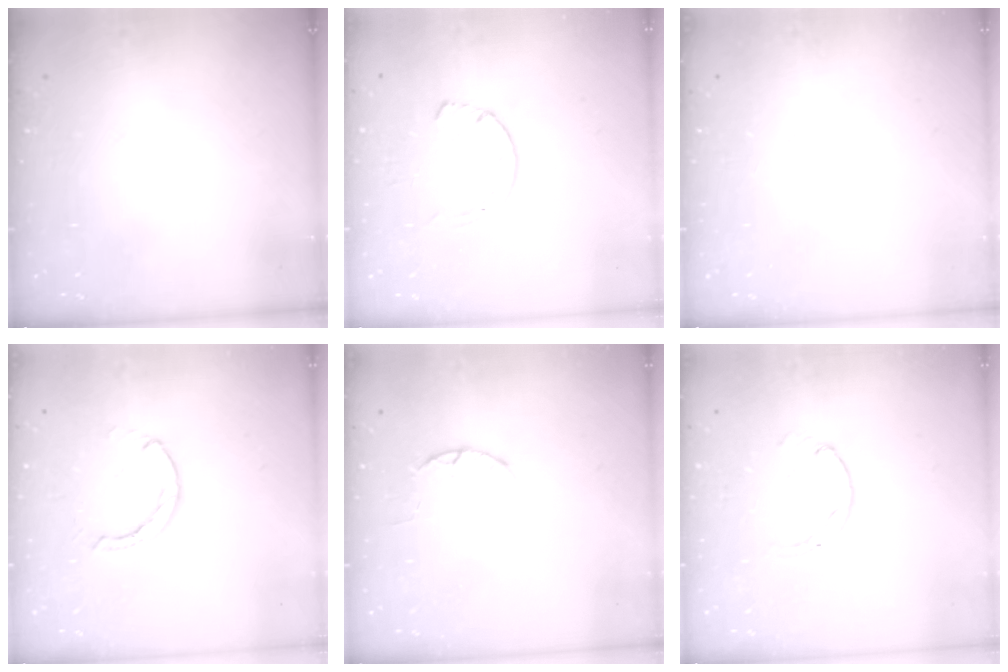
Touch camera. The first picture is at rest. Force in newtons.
{"total": 3.2, "press": 3.2, "slide": 0.4}
{"total": 0.0}
{"total": 3.2, "press": 3.1, "slide": 0.5}
{"total": 2.4, "press": 2.4, "slide": 0.4}
{"total": 0.0}